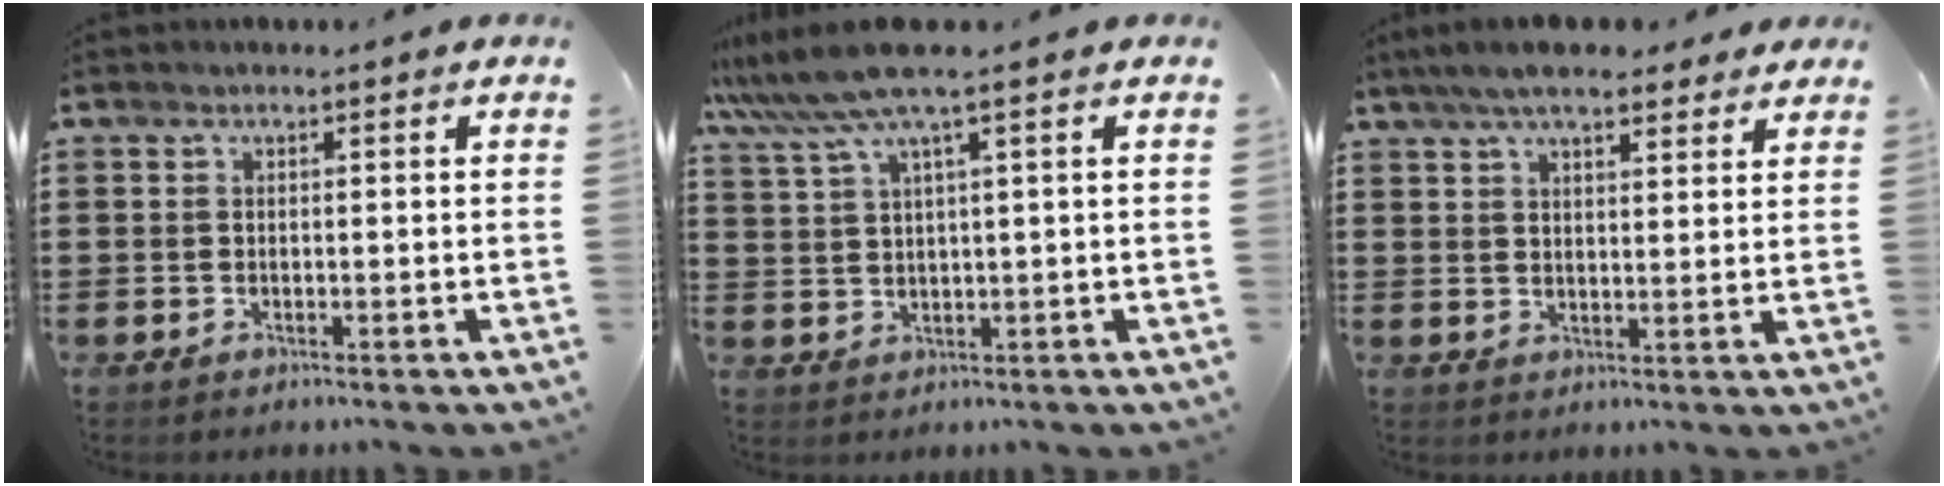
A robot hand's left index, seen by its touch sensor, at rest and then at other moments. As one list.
[{"total": 6.6, "force": [4.2, -0.2, 5.1], "torque": [-0.120, -0.010, 0.073]}, {"total": 7.2, "force": [5.9, 1.8, 3.7], "torque": [-0.087, -0.001, 0.109]}]